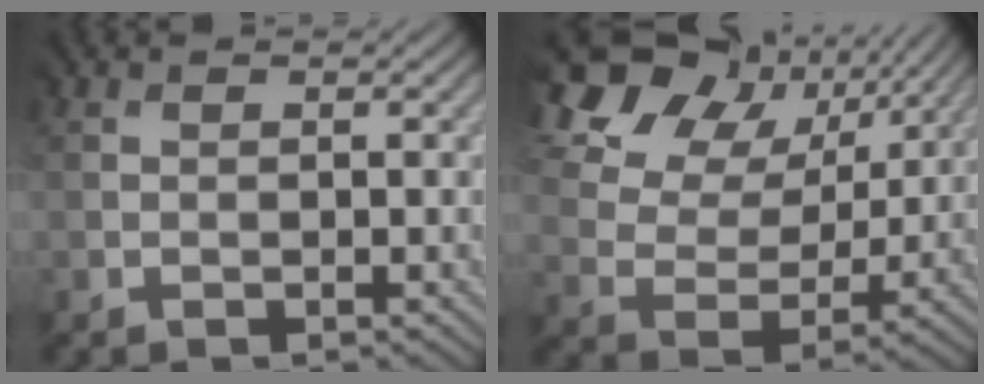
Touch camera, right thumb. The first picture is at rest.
{"total": 16.7, "force": [9.7, 10.9, 8.0], "torque": [-0.205, 0.060, 0.178]}